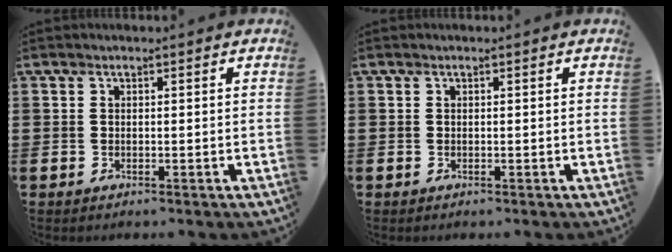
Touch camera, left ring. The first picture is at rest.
{"total": 0.0}